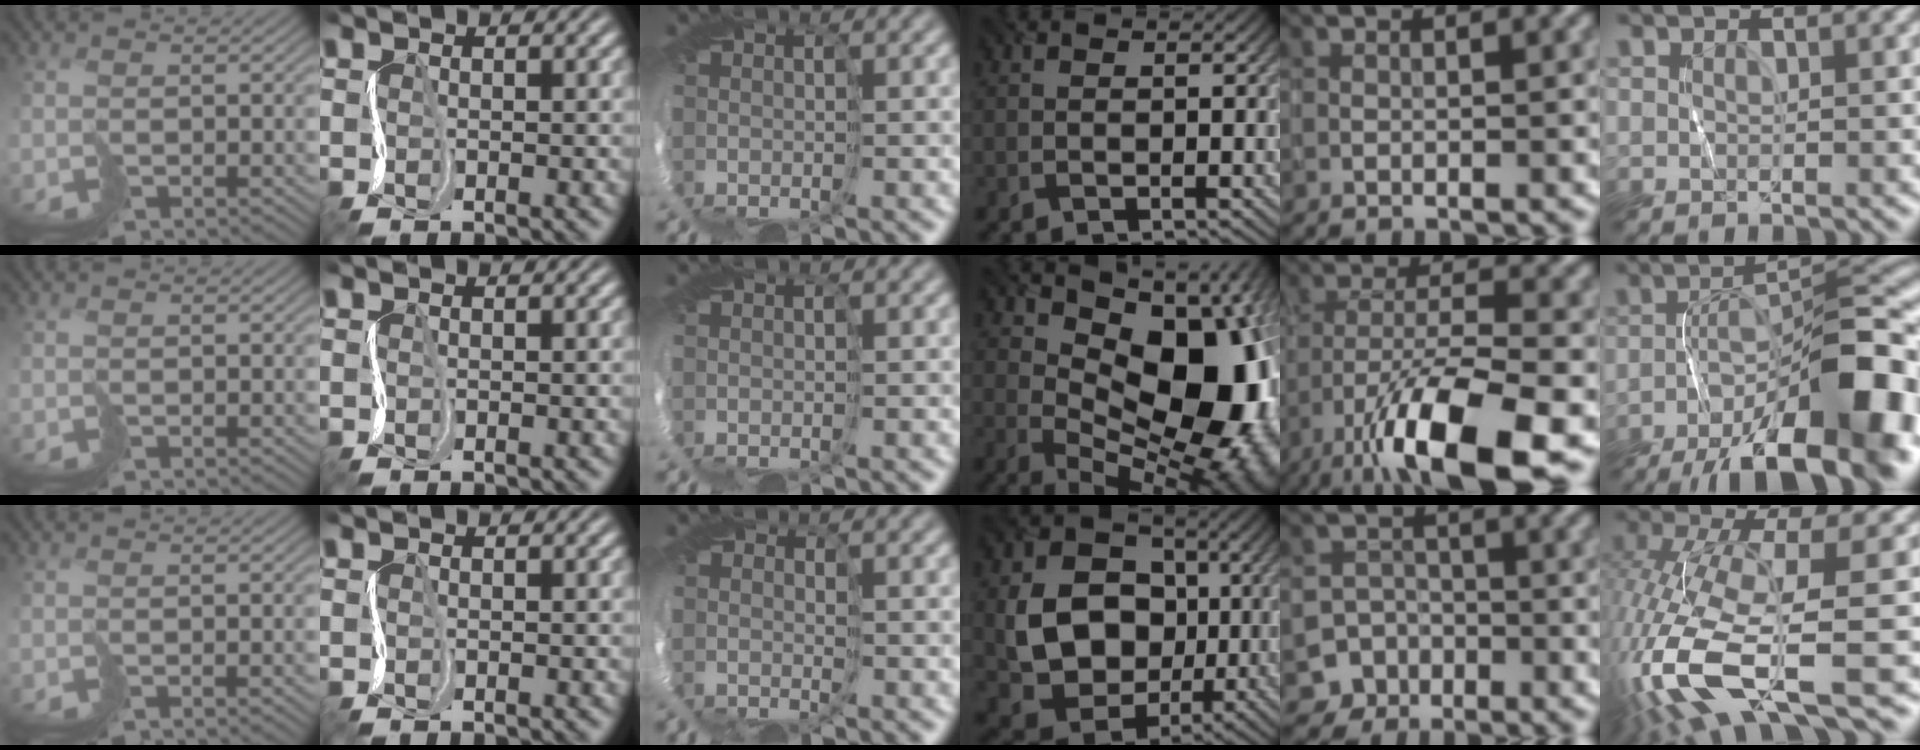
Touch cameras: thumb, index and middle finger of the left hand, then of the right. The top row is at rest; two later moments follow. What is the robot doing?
{"motion": "cut", "object": "wrapping paper"}